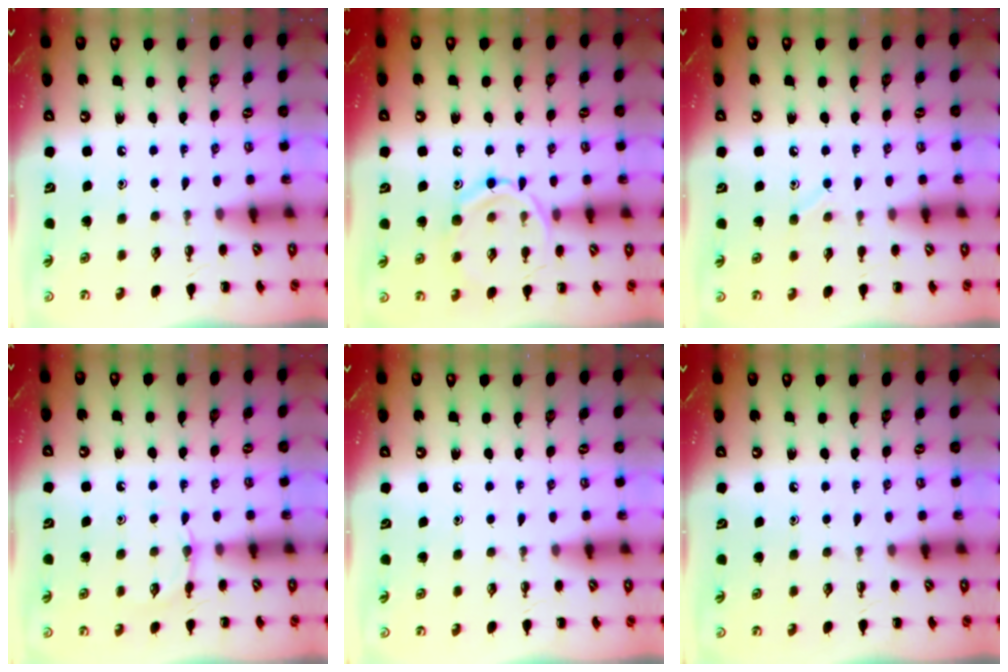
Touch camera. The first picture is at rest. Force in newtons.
{"total": 12.0, "press": 12.0, "slide": 0.8}
{"total": 6.1, "press": 5.9, "slide": 1.5}
{"total": 4.4, "press": 4.1, "slide": 1.5}
{"total": 0.0}
{"total": 0.0}